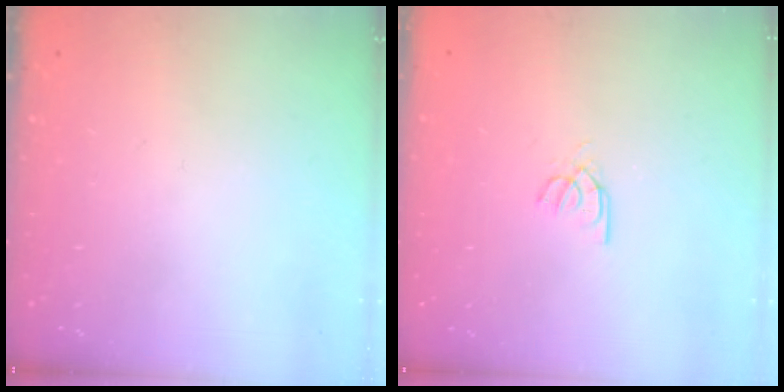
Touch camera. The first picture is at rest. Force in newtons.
{"total": 2.9, "press": 2.9, "slide": 0.3}